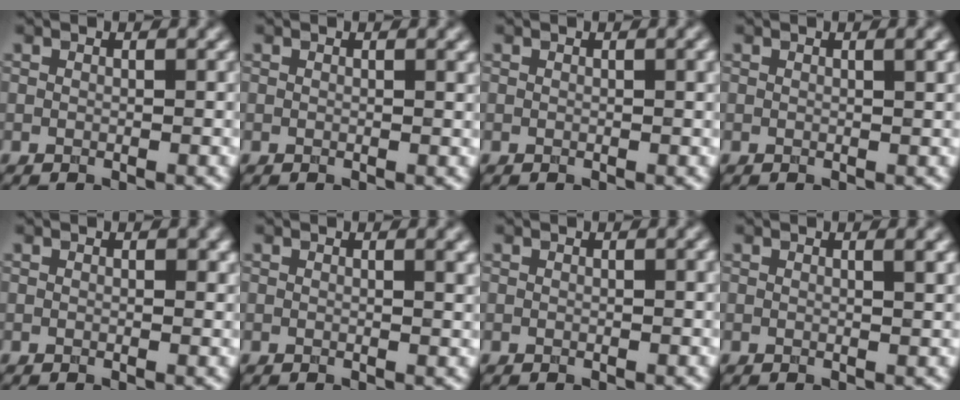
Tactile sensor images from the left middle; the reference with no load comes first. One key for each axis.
{"total": 0.9, "fx": 0.4, "fy": 0.2, "fz": 0.7, "tx": -0.005, "ty": 0.002, "tz": 0.005}
{"total": 1.1, "fx": 0.3, "fy": 0.2, "fz": 1.0, "tx": -0.013, "ty": 0.003, "tz": 0.003}
{"total": 1.6, "fx": 0.7, "fy": 0.4, "fz": 1.4, "tx": -0.016, "ty": 0.004, "tz": 0.007}
{"total": 0.8, "fx": 0.3, "fy": 0.4, "fz": 0.7, "tx": -0.007, "ty": -0.001, "tz": 0.003}
{"total": 2.1, "fx": 0.9, "fy": 0.7, "fz": 1.8, "tx": -0.011, "ty": 0.004, "tz": 0.009}
{"total": 0.7, "fx": 0.2, "fy": 0.1, "fz": 0.7, "tx": -0.009, "ty": 0.003, "tz": 0.002}
{"total": 1.9, "fx": 0.8, "fy": 0.6, "fz": 1.6, "tx": -0.013, "ty": 0.003, "tz": 0.008}